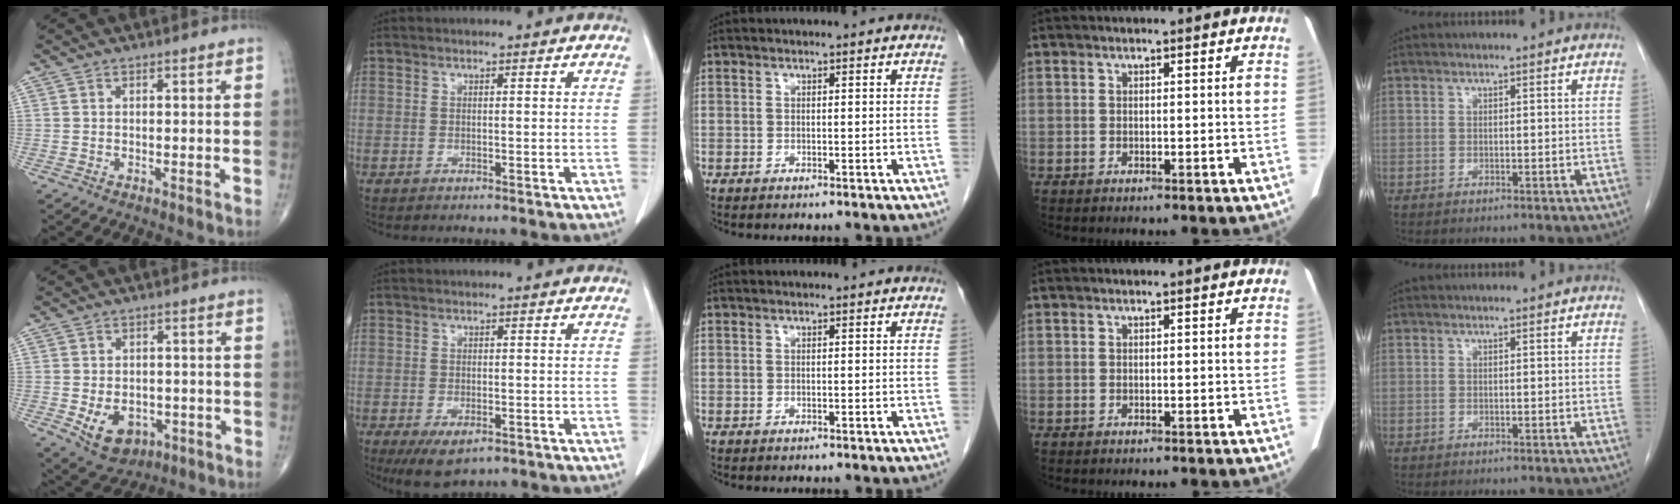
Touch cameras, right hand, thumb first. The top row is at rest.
{"thumb": {"total": 8.5, "force": [-2.6, 6.2, 5.2], "torque": [-0.064, 0.010, -0.026]}, "index": {"total": 5.4, "force": [-3.1, 2.4, 3.7], "torque": [-0.062, -0.010, -0.043]}}